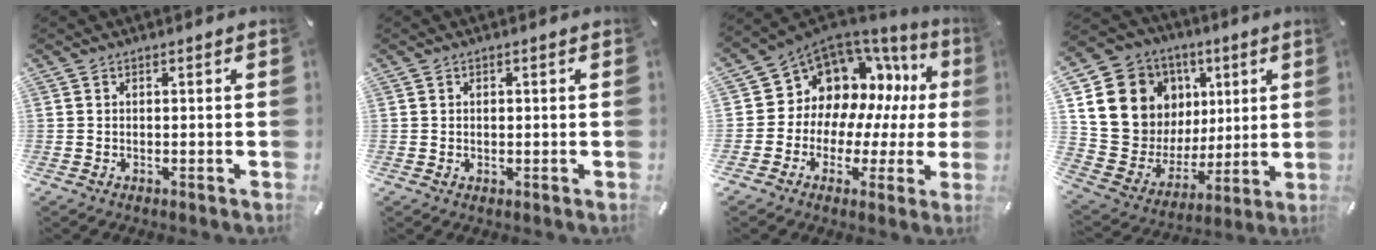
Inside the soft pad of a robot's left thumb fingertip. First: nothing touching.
{"total": 0.7, "force": [0.1, 0.6, 0.4], "torque": [0.000, -0.002, 0.000]}
{"total": 10.7, "force": [3.8, 9.5, 3.3], "torque": [-0.060, -0.052, 0.080]}
{"total": 16.1, "force": [5.8, 14.2, 4.8], "torque": [-0.073, -0.050, 0.134]}